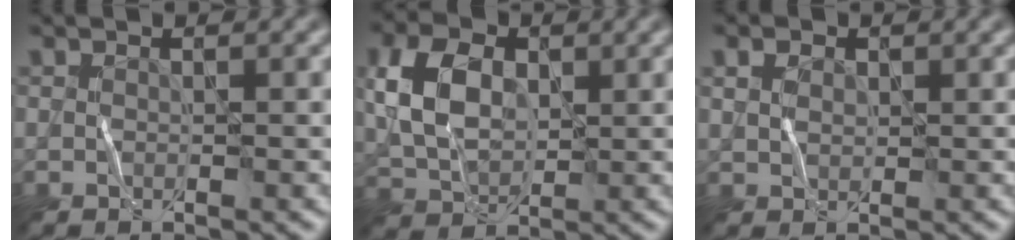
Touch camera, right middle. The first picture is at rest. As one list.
[{"total": 6.4, "force": [0.8, 4.4, 4.6], "torque": [-0.102, 0.008, 0.012]}, {"total": 1.7, "force": [0.5, 1.3, 1.0], "torque": [-0.021, 0.003, 0.009]}]